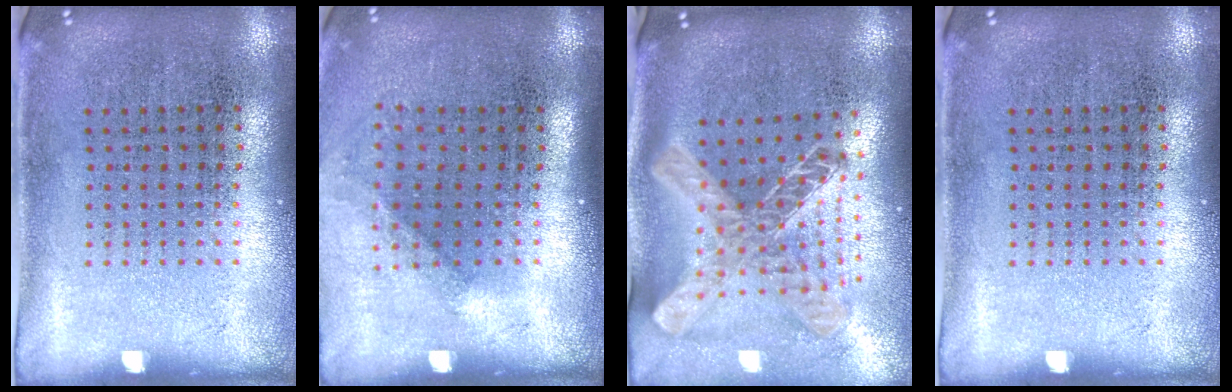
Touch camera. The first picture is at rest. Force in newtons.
{"total": 1.2, "press": 0.9, "slide": 0.8}
{"total": 1.9, "press": 1.6, "slide": 1.1}
{"total": 0.0}